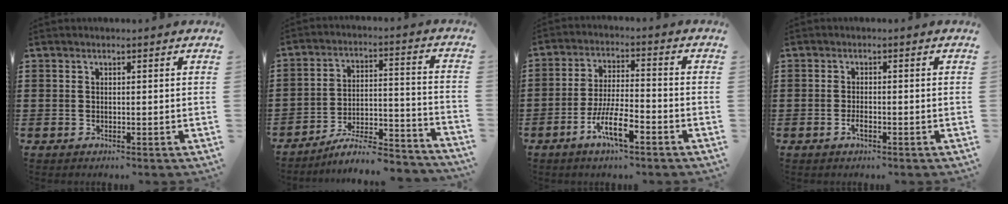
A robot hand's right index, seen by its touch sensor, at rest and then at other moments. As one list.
[{"total": 7.8, "force": [-6.8, 1.3, 3.5], "torque": [-0.053, 0.005, -0.130]}, {"total": 8.2, "force": [-4.2, 2.1, 6.7], "torque": [-0.149, -0.007, -0.083]}, {"total": 1.6, "force": [-0.8, 0.5, 1.2], "torque": [-0.025, -0.003, -0.014]}]